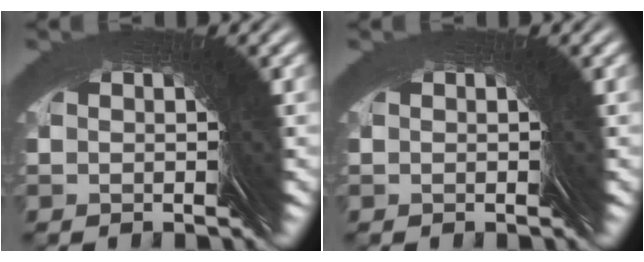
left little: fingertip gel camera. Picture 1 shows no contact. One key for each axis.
{"total": 0.0}